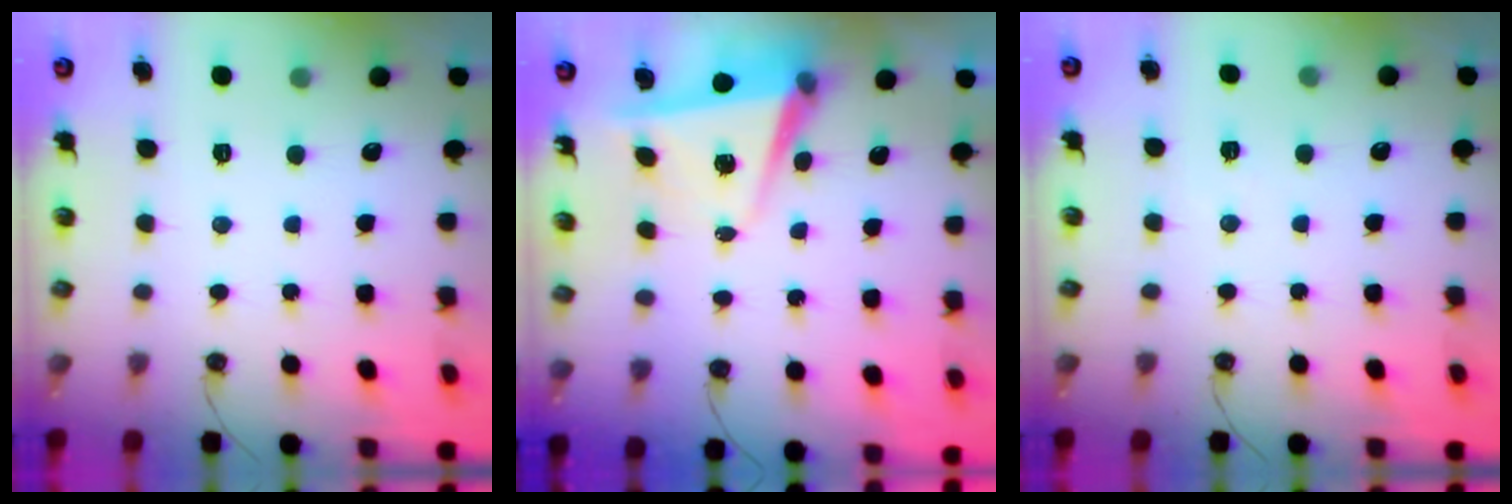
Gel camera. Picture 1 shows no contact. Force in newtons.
{"total": 4.8, "press": 4.5, "slide": 1.7}
{"total": 5.3, "press": 3.1, "slide": 4.3}